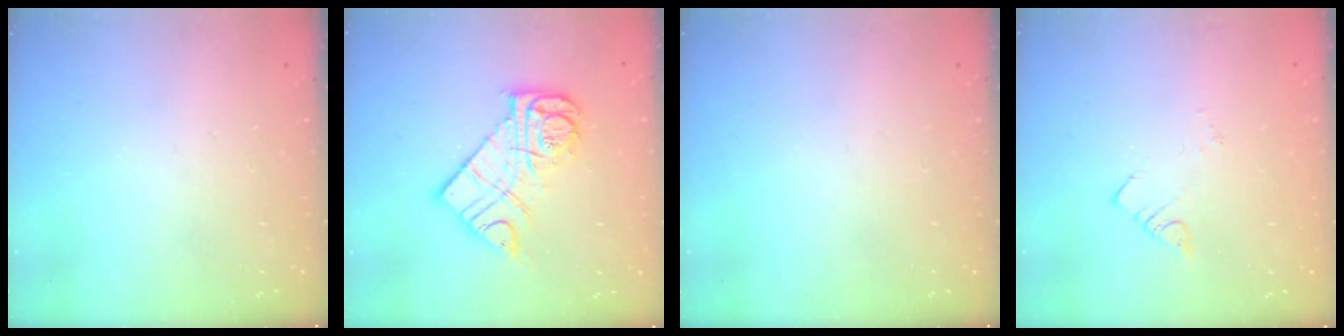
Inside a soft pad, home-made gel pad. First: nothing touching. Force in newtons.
{"total": 13.9, "press": 13.8, "slide": 1.5}
{"total": 0.0}
{"total": 1.9, "press": 1.9, "slide": 0.1}